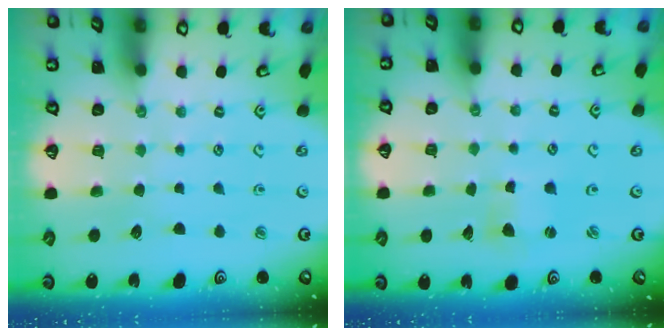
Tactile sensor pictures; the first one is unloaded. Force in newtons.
{"total": 1.4, "press": 1.4, "slide": 0.3}